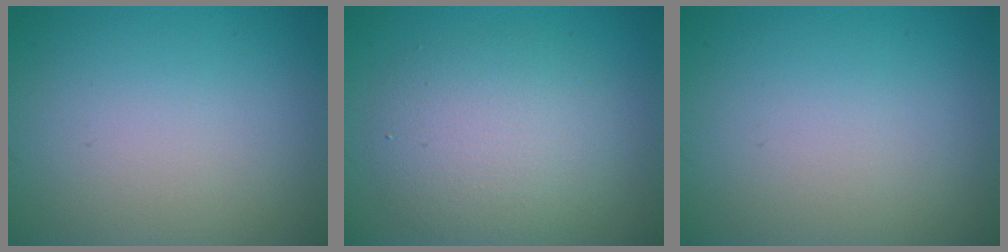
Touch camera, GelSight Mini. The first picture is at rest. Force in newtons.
{"total": 4.9, "press": 4.9, "slide": 0.2}
{"total": 0.0}